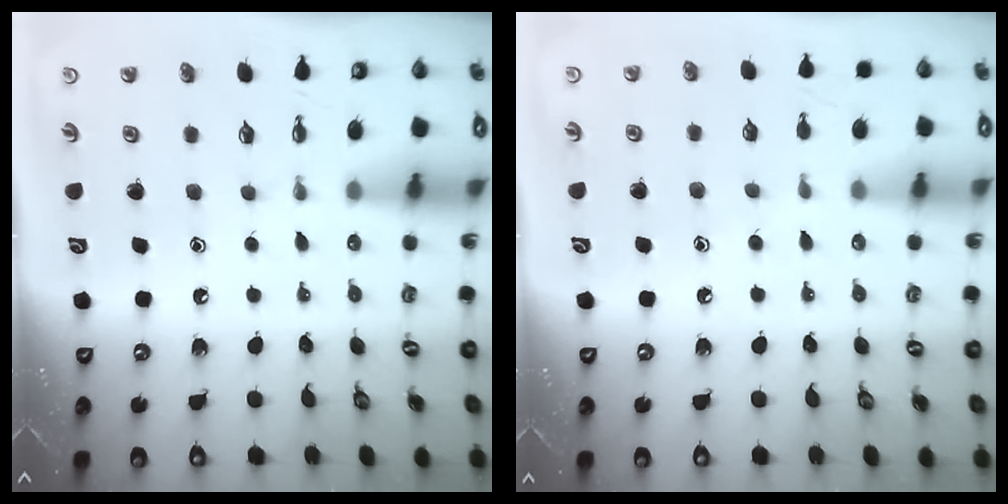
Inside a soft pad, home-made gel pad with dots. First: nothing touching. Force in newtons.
{"total": 7.0, "press": 7.0, "slide": 0.7}